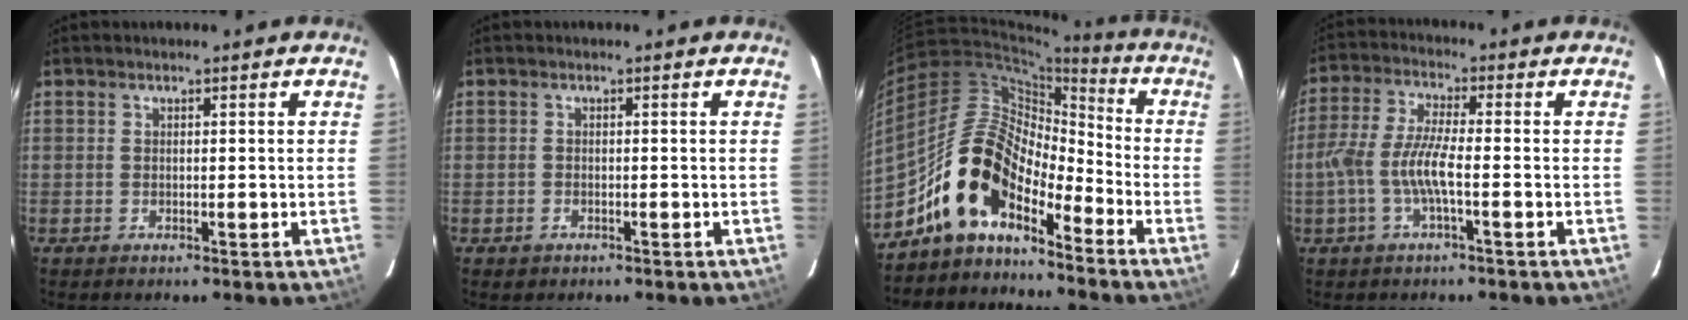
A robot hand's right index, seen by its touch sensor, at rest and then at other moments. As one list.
[{"total": 1.3, "force": [-0.8, 1.0, 0.3], "torque": [-0.007, 0.001, -0.008]}, {"total": 13.1, "force": [-9.7, 5.6, 6.9], "torque": [-0.122, 0.026, -0.197]}, {"total": 7.9, "force": [-2.2, 1.3, 7.5], "torque": [-0.165, 0.003, -0.044]}]